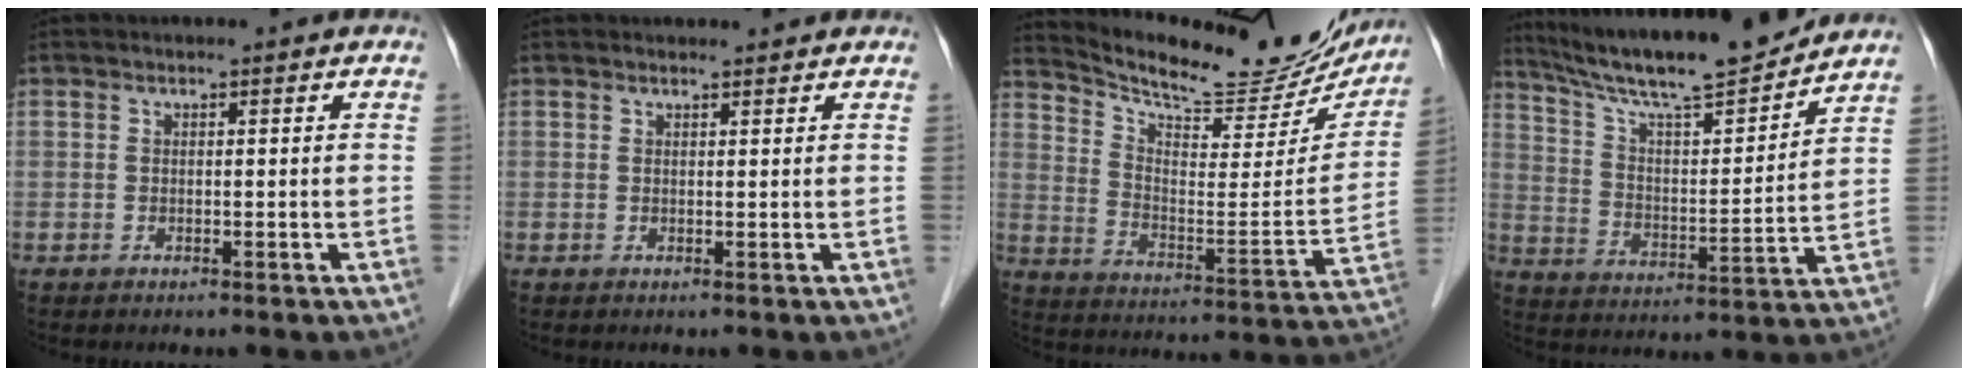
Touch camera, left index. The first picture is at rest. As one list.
[{"total": 1.8, "force": [1.7, 0.3, 0.2], "torque": [-0.012, 0.008, 0.023]}, {"total": 22.7, "force": [20.8, 5.3, 7.5], "torque": [-0.119, -0.044, 0.285]}, {"total": 17.4, "force": [15.6, 0.9, 7.8], "torque": [-0.137, 0.000, 0.257]}]